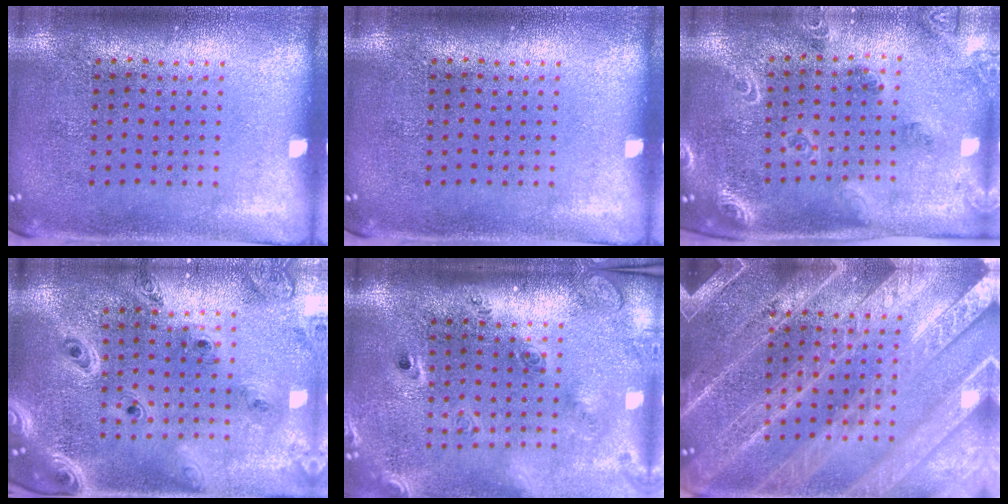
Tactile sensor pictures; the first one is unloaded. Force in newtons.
{"total": 0.0}
{"total": 1.8, "press": 1.8, "slide": 0.4}
{"total": 2.0, "press": 1.9, "slide": 0.6}
{"total": 2.6, "press": 1.9, "slide": 1.8}
{"total": 5.9, "press": 5.9, "slide": 0.7}